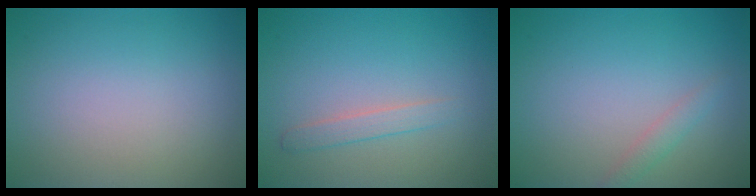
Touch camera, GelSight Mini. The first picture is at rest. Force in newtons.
{"total": 1.4, "press": 1.4, "slide": 0.1}
{"total": 1.2, "press": 1.2, "slide": 0.1}